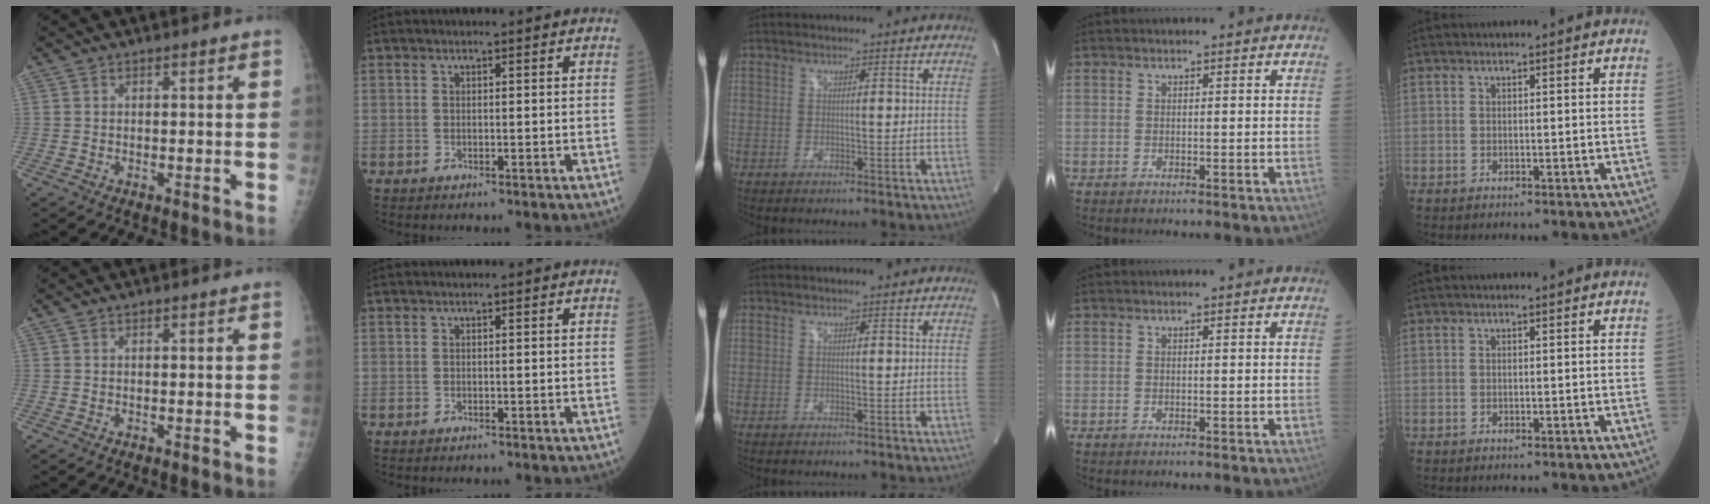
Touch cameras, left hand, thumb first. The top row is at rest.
{}